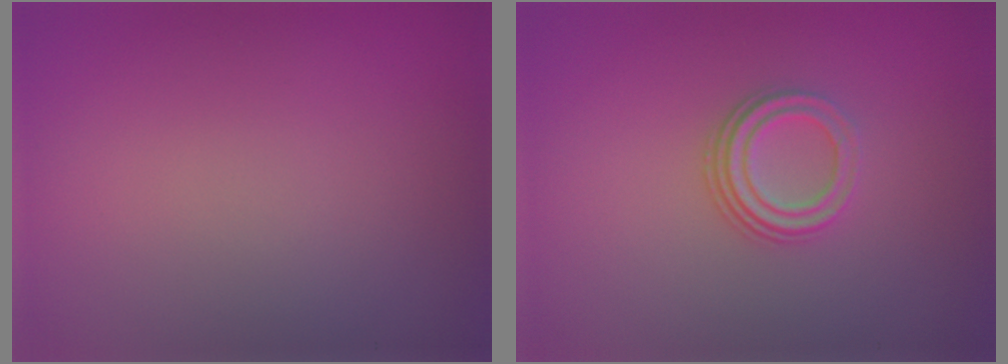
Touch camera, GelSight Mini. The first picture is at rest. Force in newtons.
{"total": 3.0, "press": 2.2, "slide": 2.0}